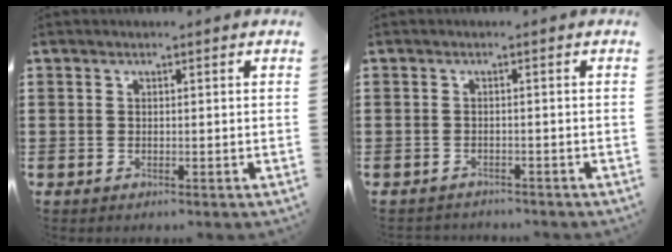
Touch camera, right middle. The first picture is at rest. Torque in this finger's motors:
{"motor_torque": [-0.06, 0.29, -0.08, -0.03]}